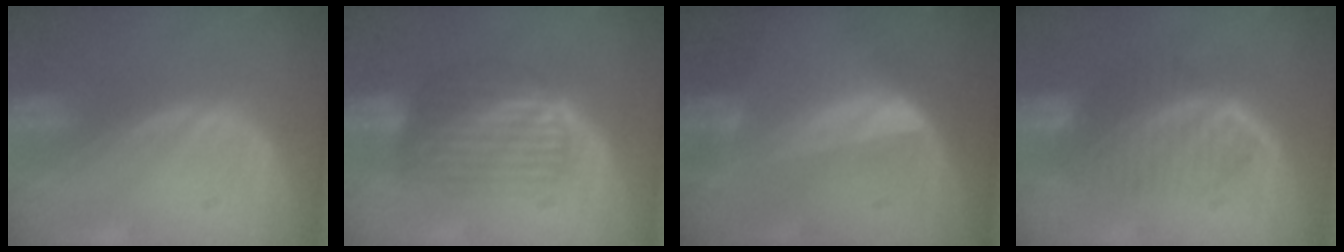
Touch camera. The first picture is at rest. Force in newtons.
{"total": 6.3, "press": 6.2, "slide": 1.5}
{"total": 6.5, "press": 5.9, "slide": 2.7}
{"total": 6.6, "press": 6.4, "slide": 1.8}